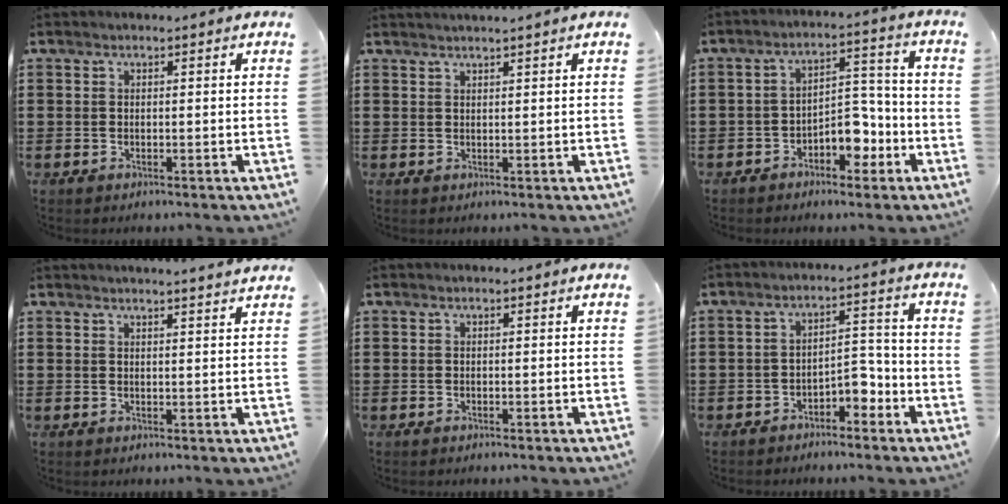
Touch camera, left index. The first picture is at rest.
{"total": 1.1, "force": [1.0, -0.2, 0.2], "torque": [-0.004, -0.002, 0.021]}
{"total": 6.0, "force": [-3.4, 3.5, 3.6], "torque": [-0.062, 0.022, -0.062]}
{"total": 2.1, "force": [2.0, -0.4, 0.3], "torque": [-0.008, -0.004, 0.039]}
{"total": 0.0}
{"total": 4.2, "force": [-3.2, 1.7, 2.2], "torque": [-0.039, 0.012, -0.062]}